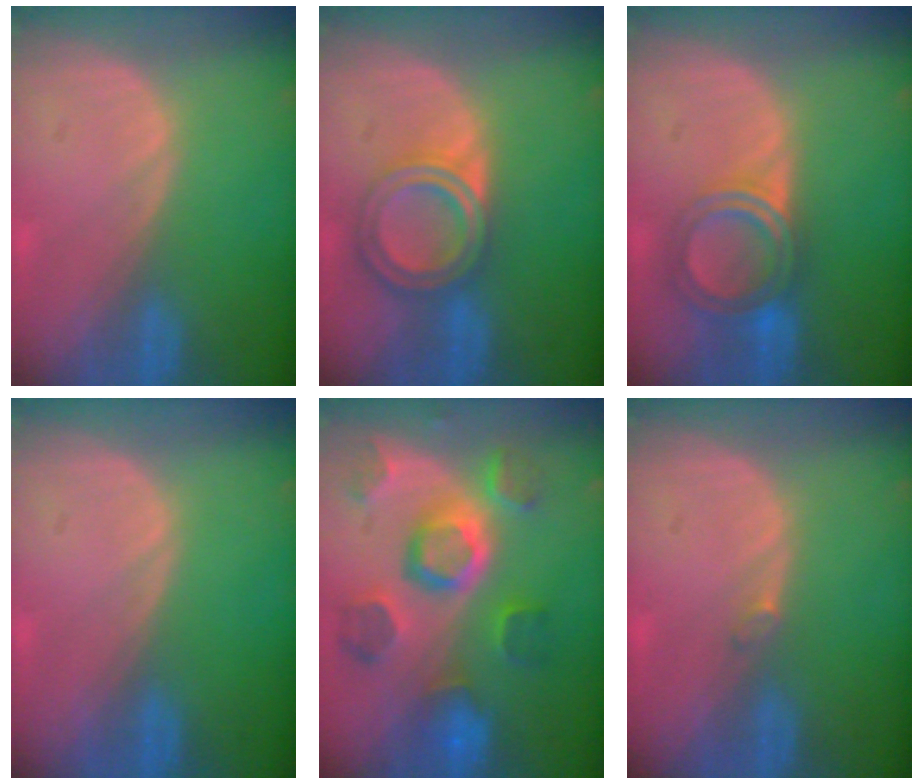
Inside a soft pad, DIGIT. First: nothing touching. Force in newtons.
{"total": 6.8, "press": 6.1, "slide": 3.1}
{"total": 6.0, "press": 5.6, "slide": 2.0}
{"total": 0.0}
{"total": 11.1, "press": 9.9, "slide": 5.0}
{"total": 0.6, "press": 0.6, "slide": 0.1}